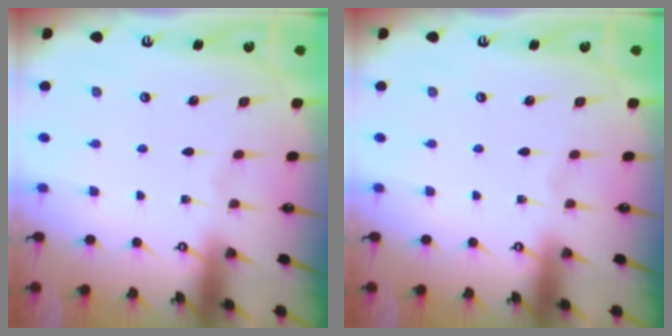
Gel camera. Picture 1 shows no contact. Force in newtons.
{"total": 0.0}